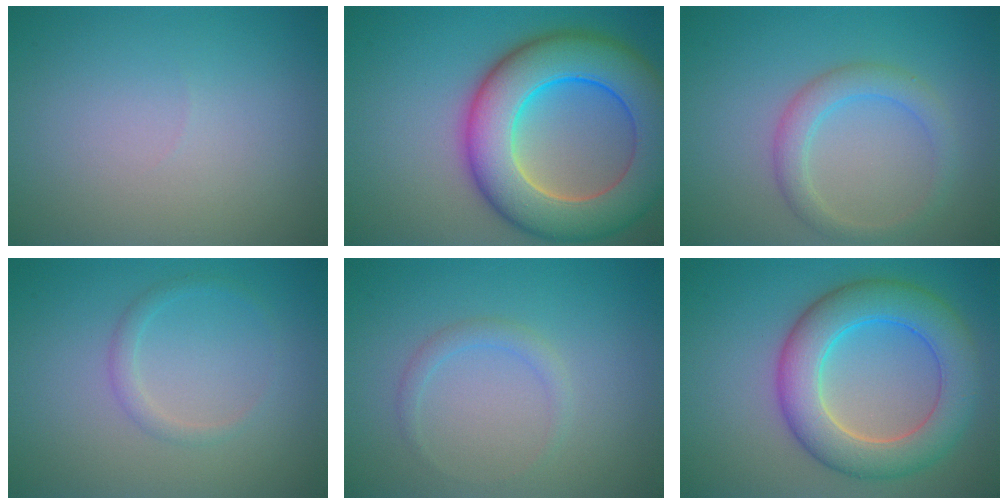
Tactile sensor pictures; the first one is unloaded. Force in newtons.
{"total": 11.9, "press": 11.9, "slide": 0.5}
{"total": 2.8, "press": 2.8, "slide": 0.1}
{"total": 1.2, "press": 1.2, "slide": 0.1}
{"total": 1.3, "press": 1.3, "slide": 0.1}
{"total": 7.6, "press": 7.6, "slide": 0.1}